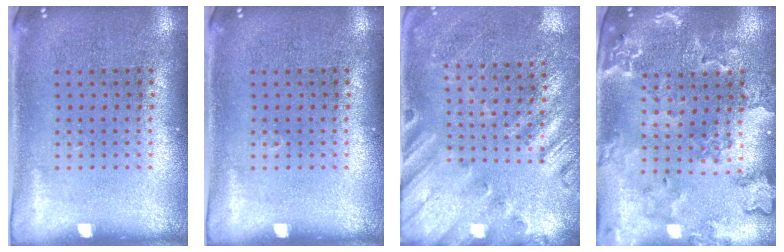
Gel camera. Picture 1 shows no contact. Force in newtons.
{"total": 0.0}
{"total": 2.3, "press": 2.0, "slide": 1.0}
{"total": 1.9, "press": 1.9, "slide": 0.3}